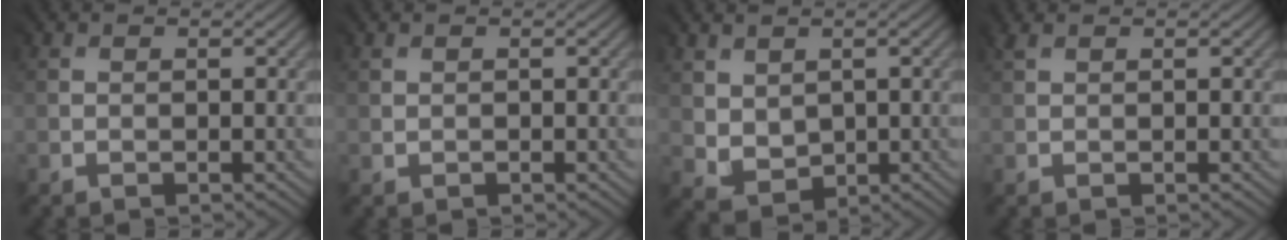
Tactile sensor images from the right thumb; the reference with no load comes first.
{"total": 0.5, "force": [0.5, 0.2, -0.2], "torque": [0.001, -0.001, 0.013]}
{"total": 2.6, "force": [1.4, 2.2, 0.4], "torque": [-0.040, -0.009, 0.031]}
{"total": 1.9, "force": [1.2, 0.8, 1.3], "torque": [-0.036, 0.007, 0.021]}